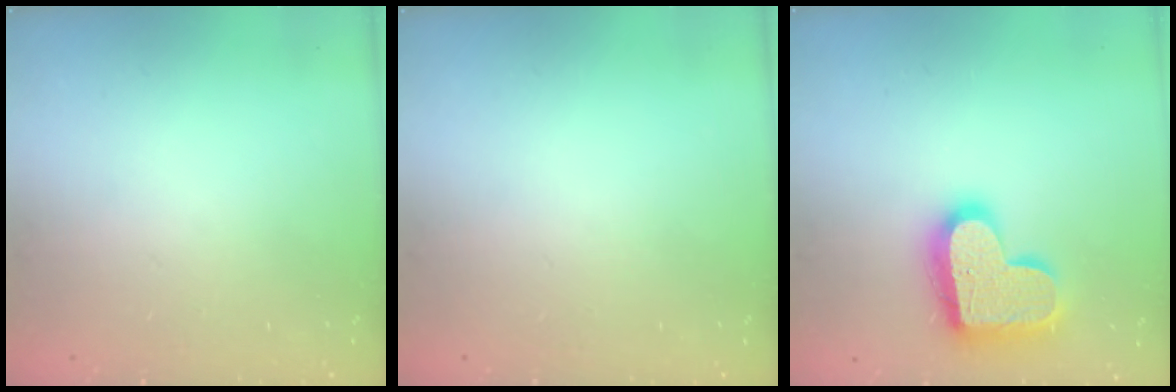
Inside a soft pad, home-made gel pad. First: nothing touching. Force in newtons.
{"total": 0.0}
{"total": 18.7, "press": 18.6, "slide": 1.1}